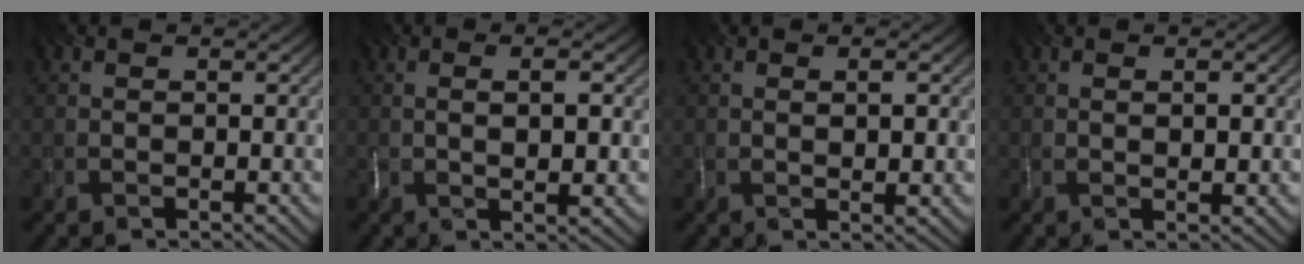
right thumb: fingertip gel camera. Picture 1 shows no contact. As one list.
[{"total": 3.2, "force": [0.2, 0.7, 3.1], "torque": [-0.062, -0.001, 0.005]}, {"total": 1.7, "force": [0.3, 0.4, 1.6], "torque": [-0.030, -0.003, 0.008]}, {"total": 1.3, "force": [0.3, 0.3, 1.2], "torque": [-0.022, -0.003, 0.008]}]